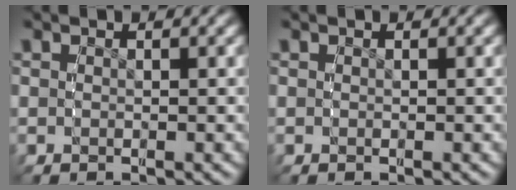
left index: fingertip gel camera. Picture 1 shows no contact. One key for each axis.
{"total": 0.0}